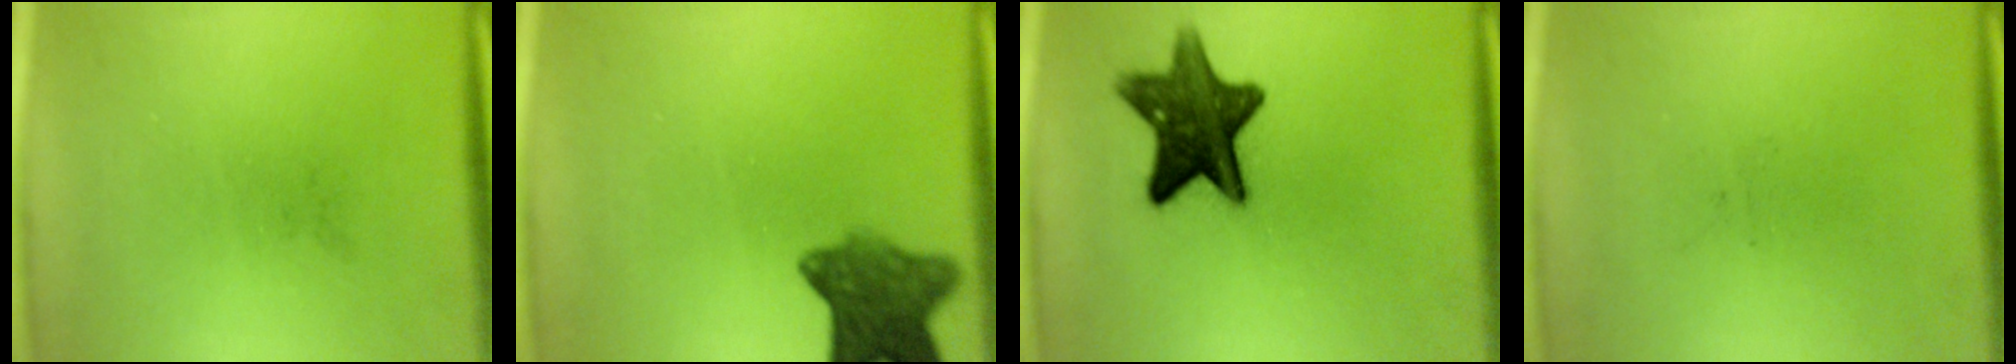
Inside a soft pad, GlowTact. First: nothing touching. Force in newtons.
{"total": 7.6}
{"total": 12.0}
{"total": 0.0}